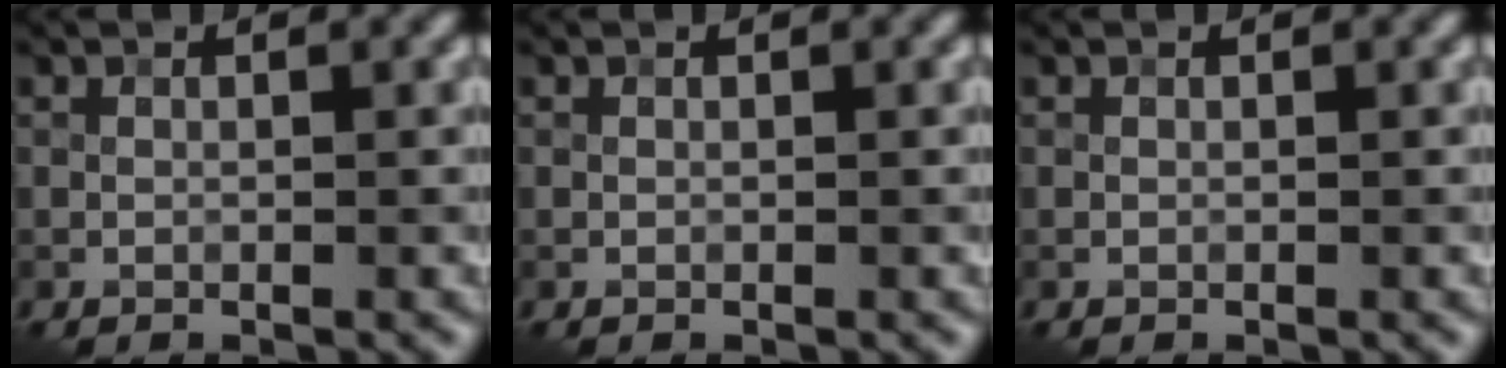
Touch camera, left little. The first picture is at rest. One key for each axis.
{"total": 0.0}
{"total": 0.0}